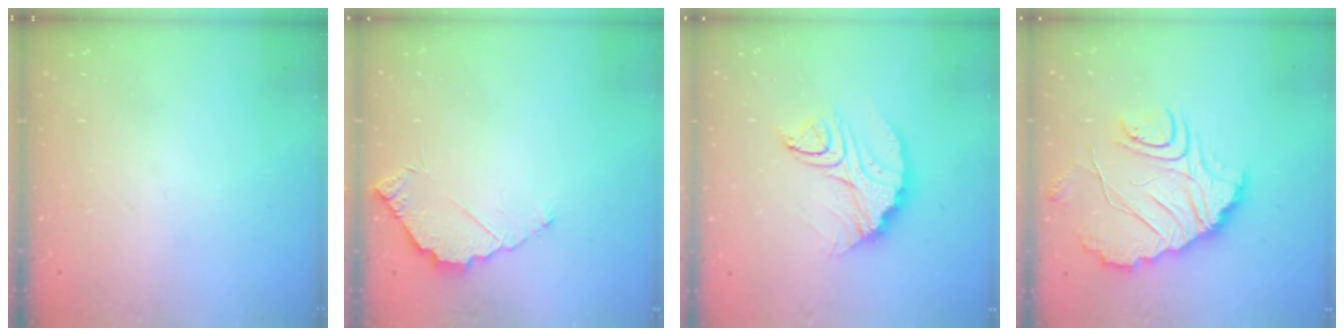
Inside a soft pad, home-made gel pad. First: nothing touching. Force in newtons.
{"total": 4.6, "press": 4.6, "slide": 0.4}
{"total": 11.7, "press": 11.7, "slide": 0.8}
{"total": 14.3, "press": 14.3, "slide": 1.1}